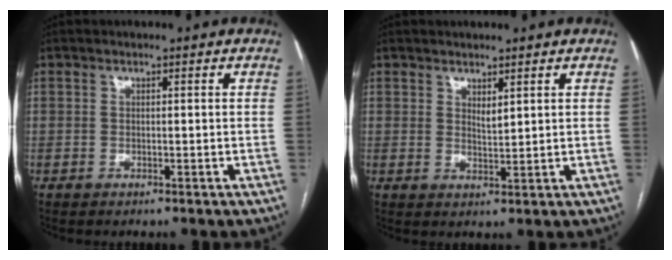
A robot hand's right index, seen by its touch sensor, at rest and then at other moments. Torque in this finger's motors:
{"motor_torque": [-0.07, 0.02, 0.04, 0.00]}